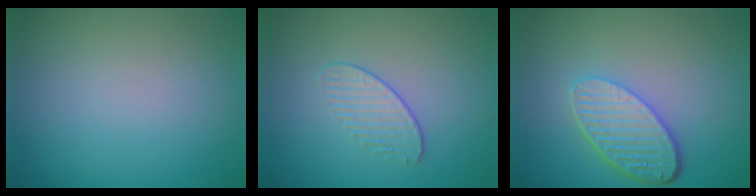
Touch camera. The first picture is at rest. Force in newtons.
{"total": 1.6, "press": 1.1, "slide": 1.2}
{"total": 5.0, "press": 3.9, "slide": 3.2}